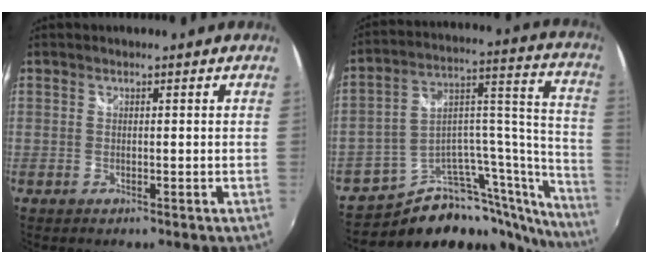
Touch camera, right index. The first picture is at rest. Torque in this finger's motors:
{"motor_torque": [-0.81, -0.48, -0.56, -0.21]}